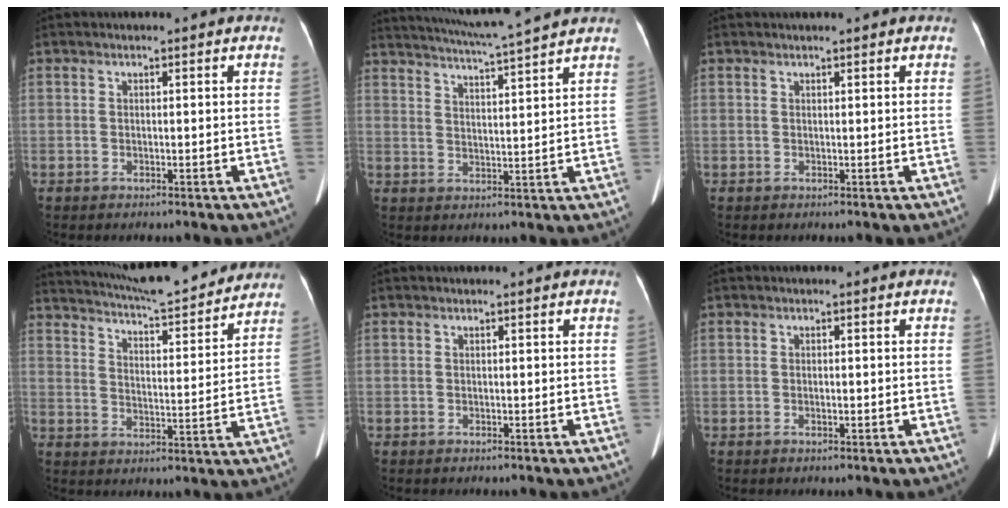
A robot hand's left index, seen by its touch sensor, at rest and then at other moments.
{"total": 11.8, "force": [10.8, -1.7, 4.5], "torque": [-0.090, 0.000, 0.156]}
{"total": 1.3, "force": [1.1, 0.2, 0.7], "torque": [-0.008, 0.013, 0.016]}
{"total": 20.5, "force": [18.9, 2.2, 7.5], "torque": [-0.124, -0.003, 0.260]}
{"total": 0.0}
{"total": 0.8, "force": [-0.3, 0.3, 0.8], "torque": [-0.014, -0.001, -0.004]}